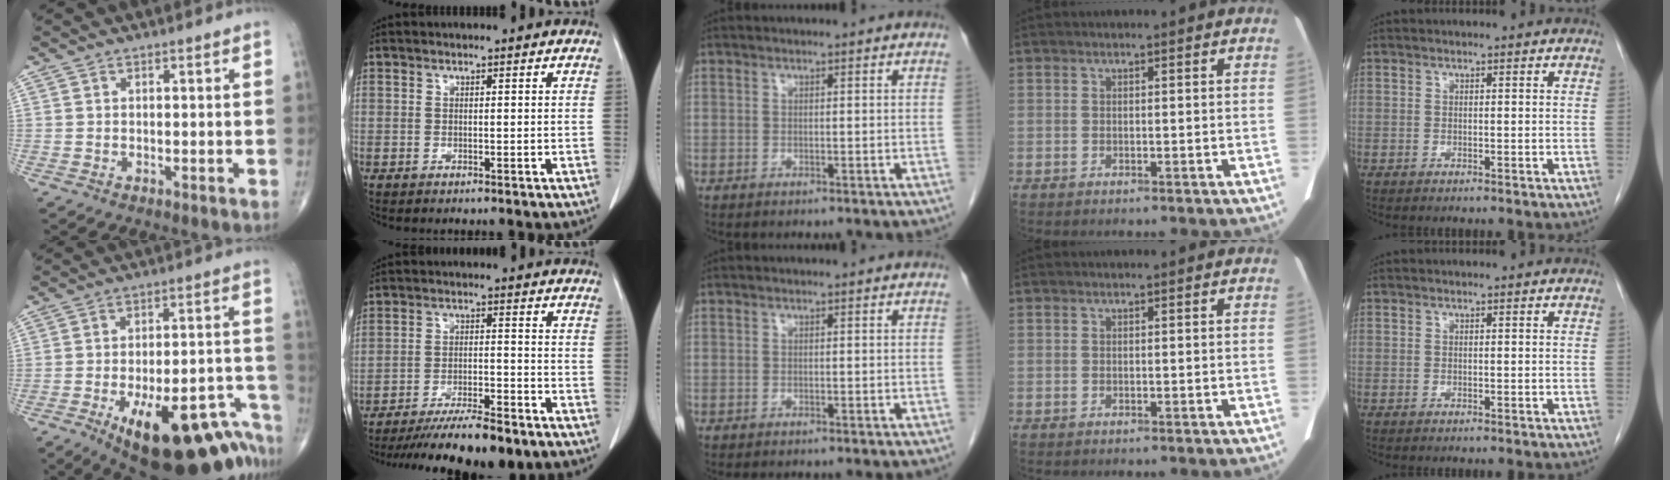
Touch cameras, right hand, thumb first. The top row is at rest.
{"thumb": {"total": 25.6, "force": [-15.4, 9.7, 18.0], "torque": [-0.160, 0.077, -0.206]}, "index": {"total": 15.0, "force": [-12.6, 2.0, 7.9], "torque": [-0.122, -0.016, -0.194]}}